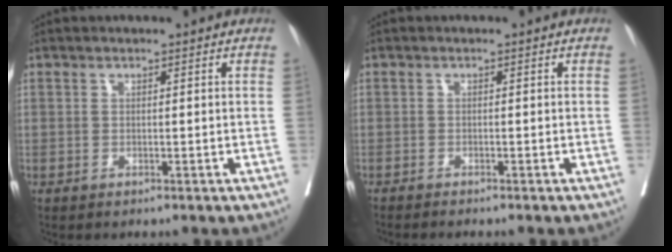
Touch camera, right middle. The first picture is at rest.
{"total": 2.2, "force": [-1.9, 0.0, 0.9], "torque": [-0.018, -0.004, -0.027]}